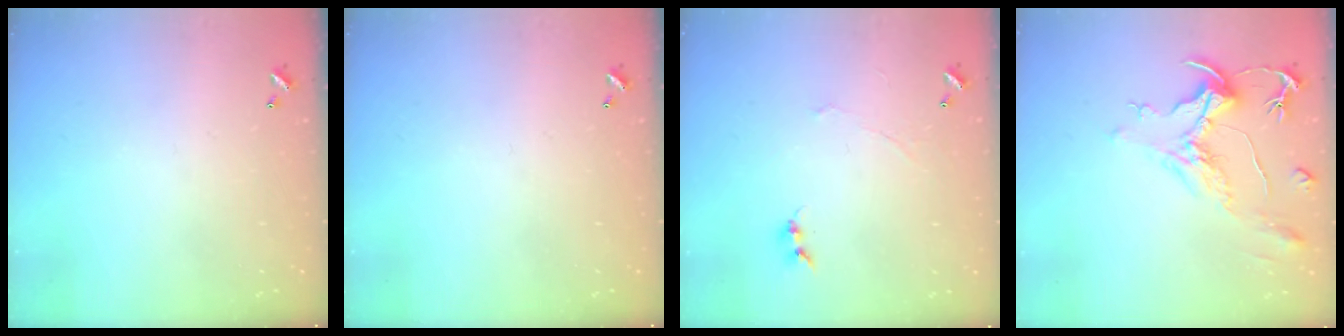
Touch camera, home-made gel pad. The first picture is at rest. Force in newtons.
{"total": 0.0}
{"total": 0.7, "press": 0.5, "slide": 0.5}
{"total": 2.1, "press": 1.7, "slide": 1.3}